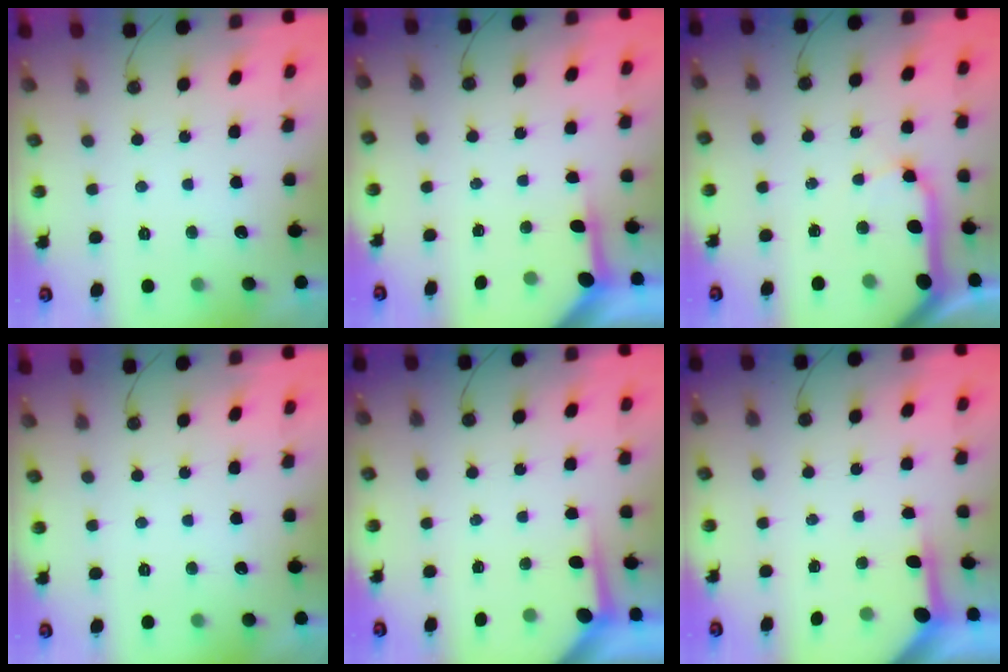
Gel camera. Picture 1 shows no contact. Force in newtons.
{"total": 3.8, "press": 3.8, "slide": 0.5}
{"total": 14.9, "press": 14.7, "slide": 1.9}
{"total": 0.0}
{"total": 3.6, "press": 3.5, "slide": 0.4}
{"total": 4.0, "press": 4.0, "slide": 0.4}